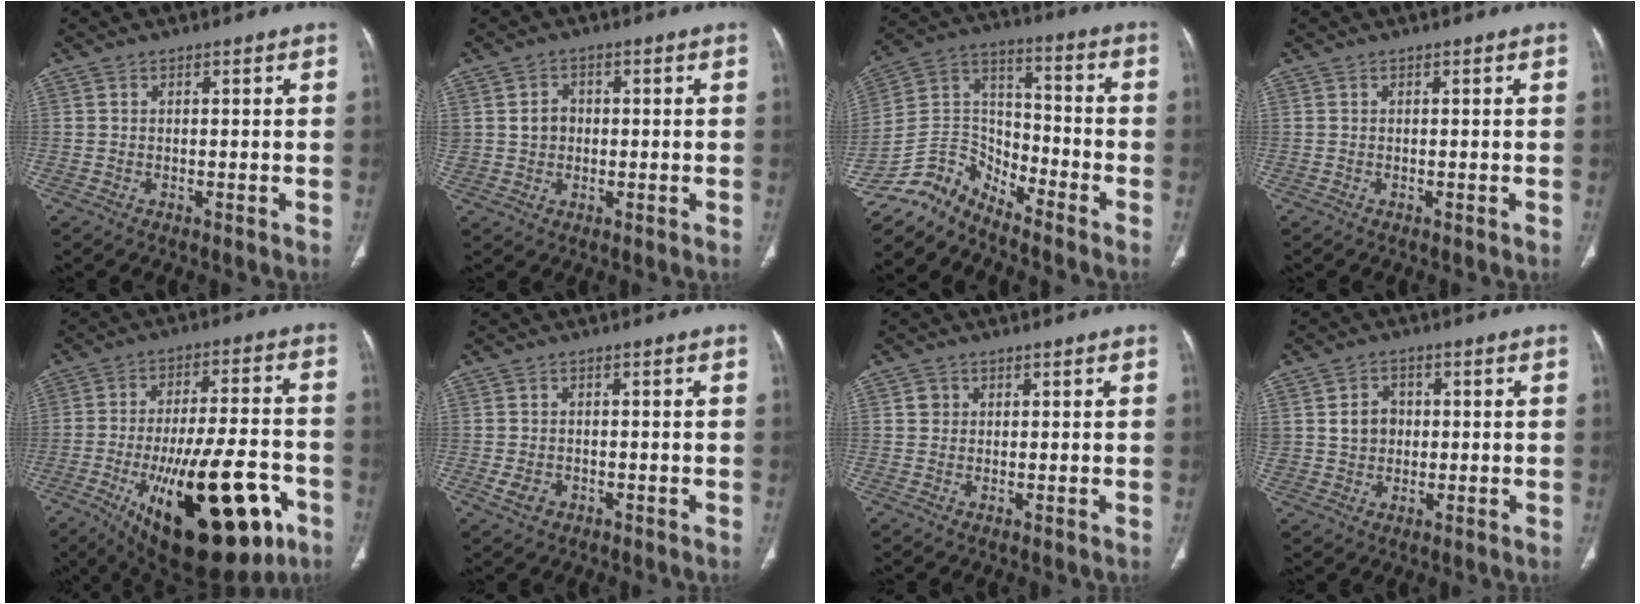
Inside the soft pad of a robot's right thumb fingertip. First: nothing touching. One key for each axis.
{"total": 3.9, "fx": 0.3, "fy": 3.4, "fz": 1.9, "tx": -0.018, "ty": 0.005, "tz": 0.008}
{"total": 10.2, "fx": -9.7, "fy": 3.0, "fz": 1.1, "tx": -0.024, "ty": 0.097, "tz": -0.200}
{"total": 0.0}
{"total": 27.7, "fx": -11.4, "fy": 10.8, "fz": 22.8, "tx": -0.332, "ty": 0.031, "tz": -0.157}
{"total": 3.0, "fx": -1.1, "fy": 2.2, "fz": 1.6, "tx": -0.027, "ty": 0.002, "tz": -0.016}
{"total": 1.7, "fx": 0.5, "fy": 1.6, "fz": 0.4, "tx": 0.003, "ty": 0.000, "tz": 0.005}
{"total": 5.7, "fx": 0.8, "fy": 4.8, "fz": 2.9, "tx": -0.025, "ty": 0.000, "tz": 0.016}